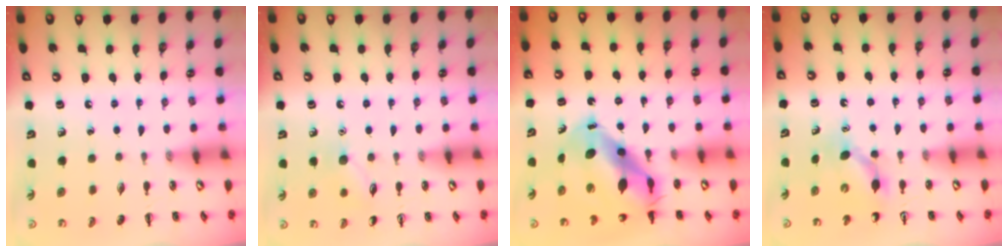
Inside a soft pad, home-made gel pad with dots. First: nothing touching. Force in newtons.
{"total": 8.0, "press": 7.8, "slide": 1.9}
{"total": 11.4, "press": 11.0, "slide": 2.8}
{"total": 3.7, "press": 3.6, "slide": 0.8}